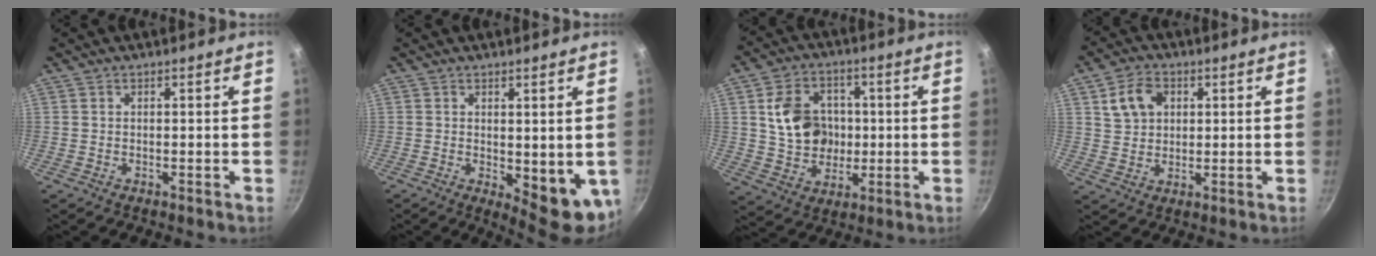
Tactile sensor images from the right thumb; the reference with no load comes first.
{"total": 9.2, "force": [0.1, 4.0, 8.3], "torque": [-0.084, -0.015, 0.012]}
{"total": 13.2, "force": [1.4, 10.9, 7.3], "torque": [-0.100, 0.007, 0.031]}
{"total": 7.6, "force": [2.5, 5.7, 4.3], "torque": [-0.061, 0.004, 0.043]}